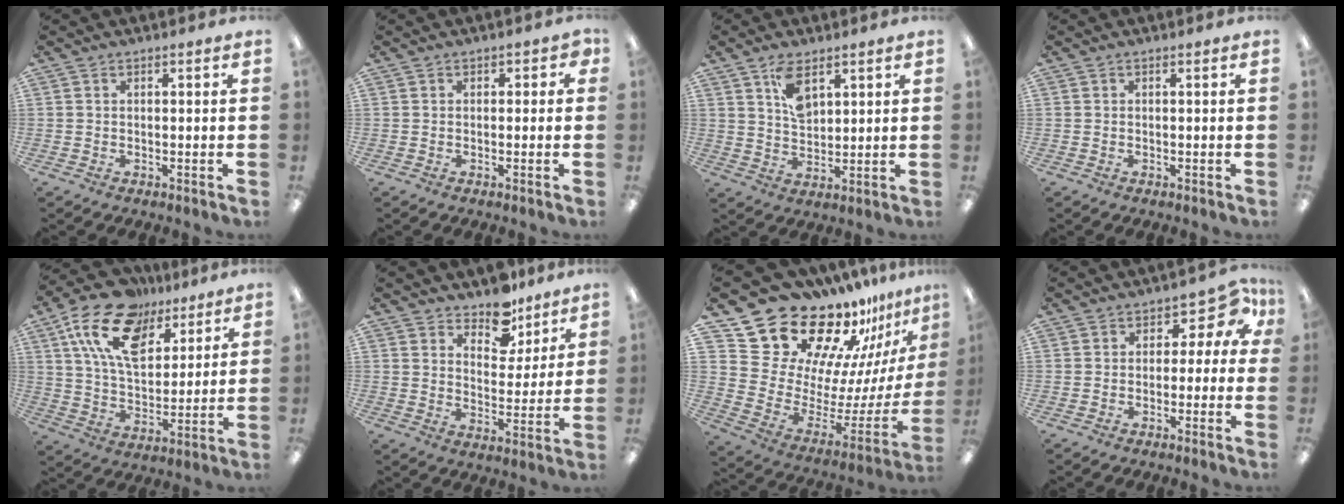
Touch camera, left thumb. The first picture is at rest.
{"total": 1.6, "force": [0.2, 1.3, 0.9], "torque": [-0.009, 0.003, 0.000]}
{"total": 7.8, "force": [4.6, 4.1, 4.7], "torque": [-0.072, -0.013, 0.079]}
{"total": 0.0}
{"total": 18.9, "force": [10.9, 10.8, 10.9], "torque": [-0.200, -0.036, 0.199]}
{"total": 9.8, "force": [8.2, 4.8, 2.5], "torque": [-0.036, -0.057, 0.151]}
{"total": 22.8, "force": [18.7, 11.3, 6.4], "torque": [-0.091, -0.162, 0.357]}
{"total": 7.0, "force": [2.4, 4.3, 5.1], "torque": [-0.070, -0.012, 0.038]}